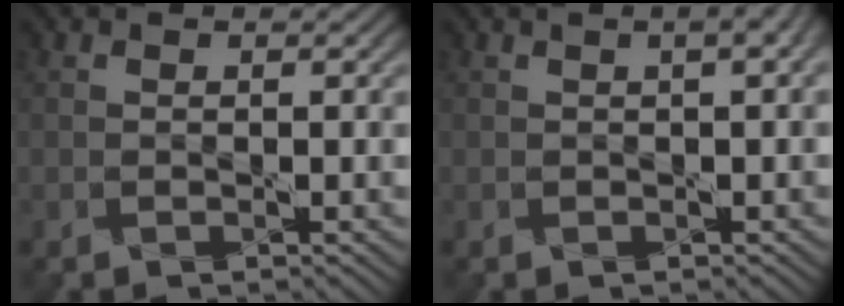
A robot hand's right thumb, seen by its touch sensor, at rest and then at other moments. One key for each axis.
{"total": 3.1, "fx": 1.1, "fy": 1.1, "fz": 2.7, "tx": -0.032, "ty": 0.008, "tz": 0.007}